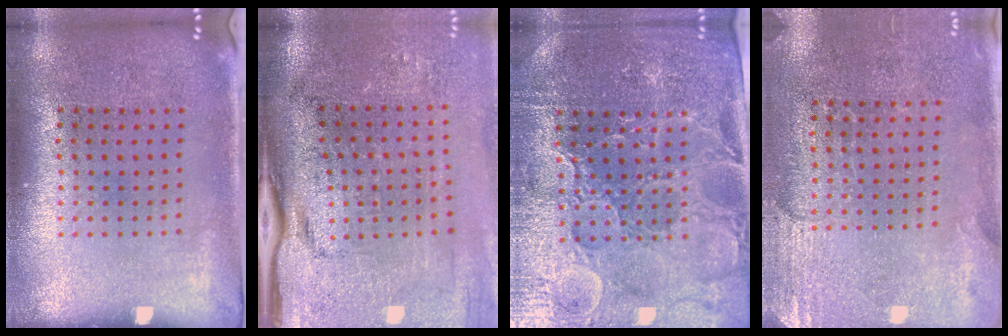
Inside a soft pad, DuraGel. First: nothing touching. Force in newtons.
{"total": 4.5, "press": 3.7, "slide": 2.5}
{"total": 4.2, "press": 4.1, "slide": 1.2}
{"total": 2.6, "press": 2.3, "slide": 1.2}